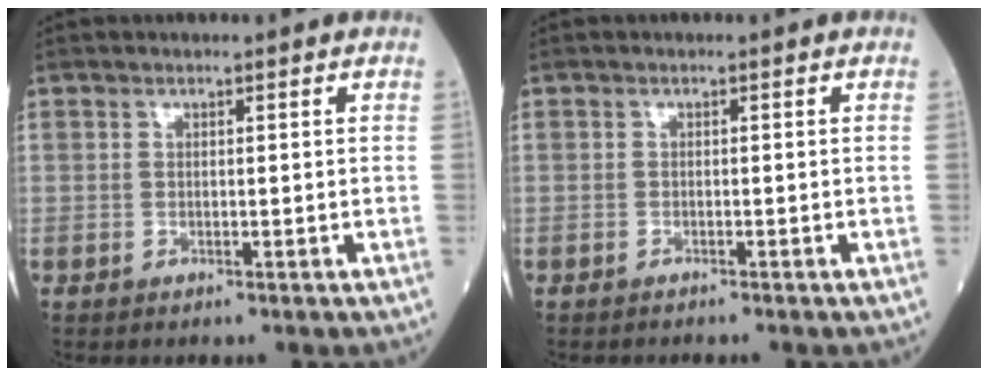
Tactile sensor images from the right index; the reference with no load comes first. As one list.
[{"total": 0.6, "force": [-0.6, 0.0, 0.0], "torque": [-0.004, -0.001, -0.012]}]